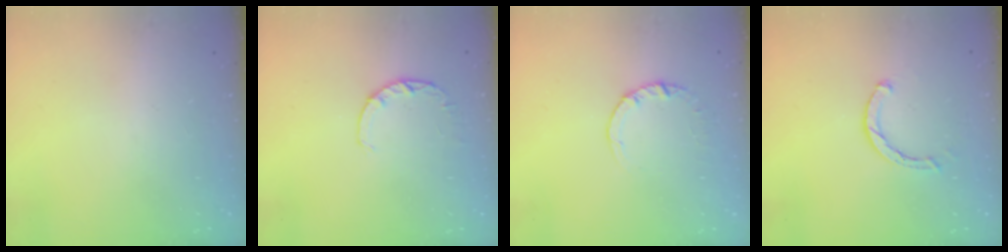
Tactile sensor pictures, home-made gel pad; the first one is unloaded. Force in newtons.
{"total": 2.8, "press": 2.7, "slide": 0.5}
{"total": 2.5, "press": 2.5, "slide": 0.2}
{"total": 2.0, "press": 2.0, "slide": 0.2}